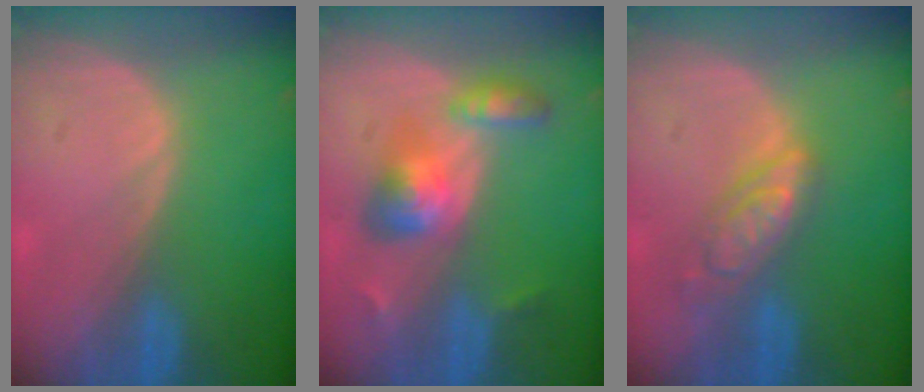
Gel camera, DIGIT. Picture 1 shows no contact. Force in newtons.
{"total": 6.0, "press": 6.0, "slide": 0.5}
{"total": 6.1, "press": 5.3, "slide": 2.9}